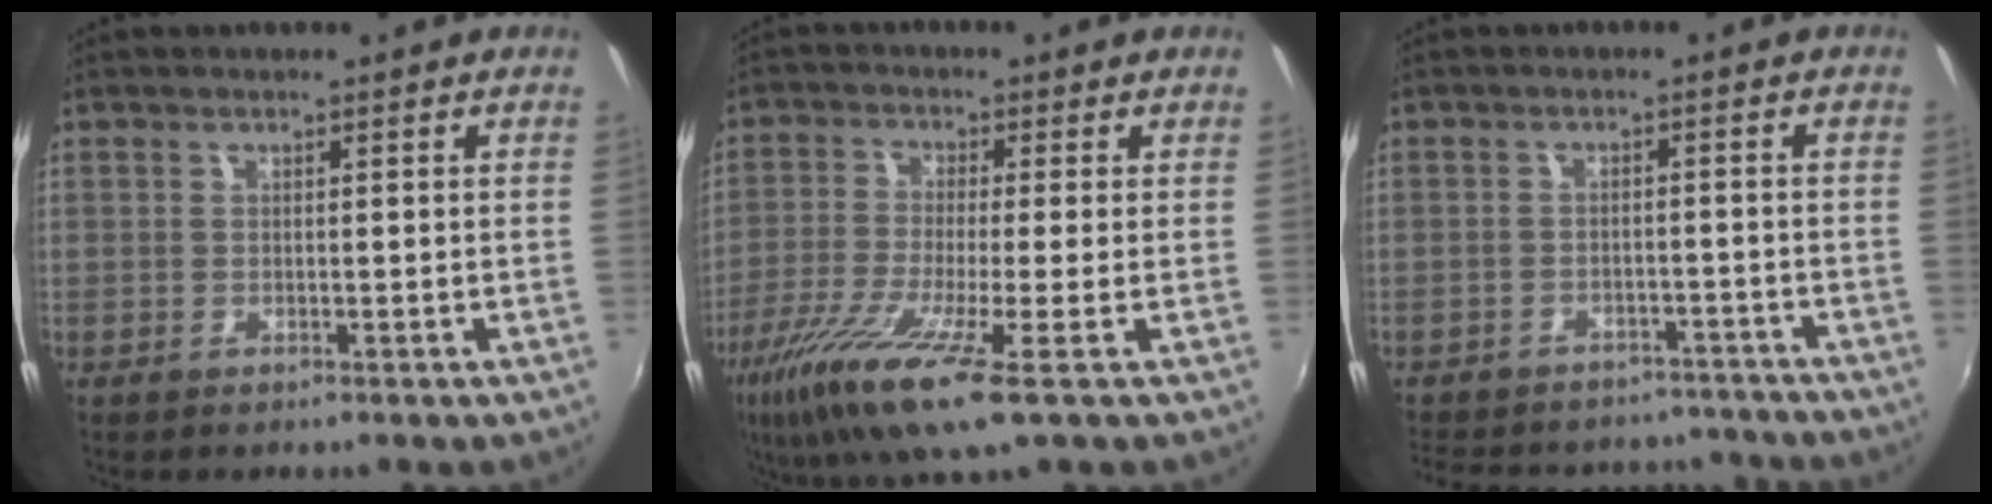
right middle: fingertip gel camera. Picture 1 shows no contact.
{"total": 12.5, "force": [-6.5, 1.0, 10.6], "torque": [-0.232, -0.040, -0.127]}
{"total": 18.8, "force": [-16.1, 7.6, 6.0], "torque": [-0.141, 0.023, -0.203]}